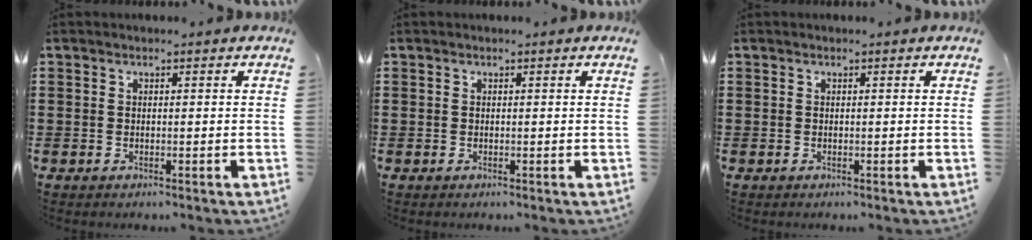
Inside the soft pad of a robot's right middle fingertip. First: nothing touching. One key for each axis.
{"total": 0.0}
{"total": 0.0}